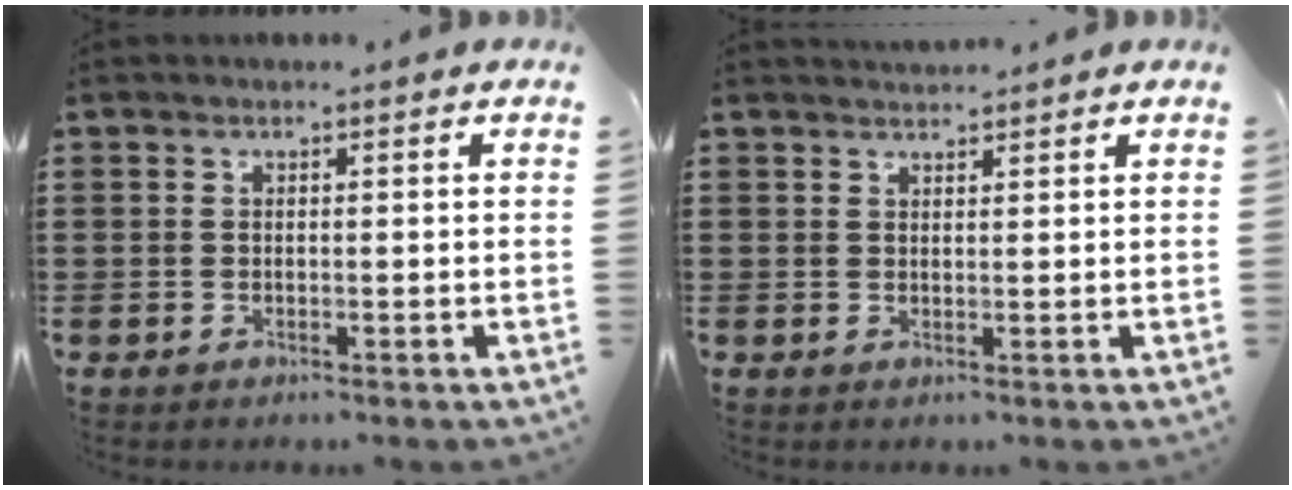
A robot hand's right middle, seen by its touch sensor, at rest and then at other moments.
{"total": 1.4, "force": [1.4, 0.0, -0.1], "torque": [-0.002, 0.000, 0.027]}